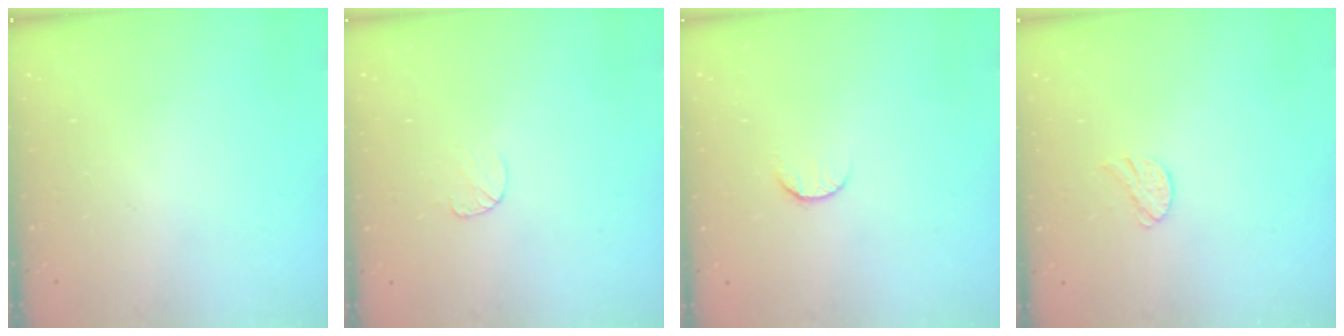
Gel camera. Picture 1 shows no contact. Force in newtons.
{"total": 4.4, "press": 4.4, "slide": 0.4}
{"total": 6.3, "press": 6.3, "slide": 0.7}
{"total": 7.9, "press": 7.8, "slide": 0.7}